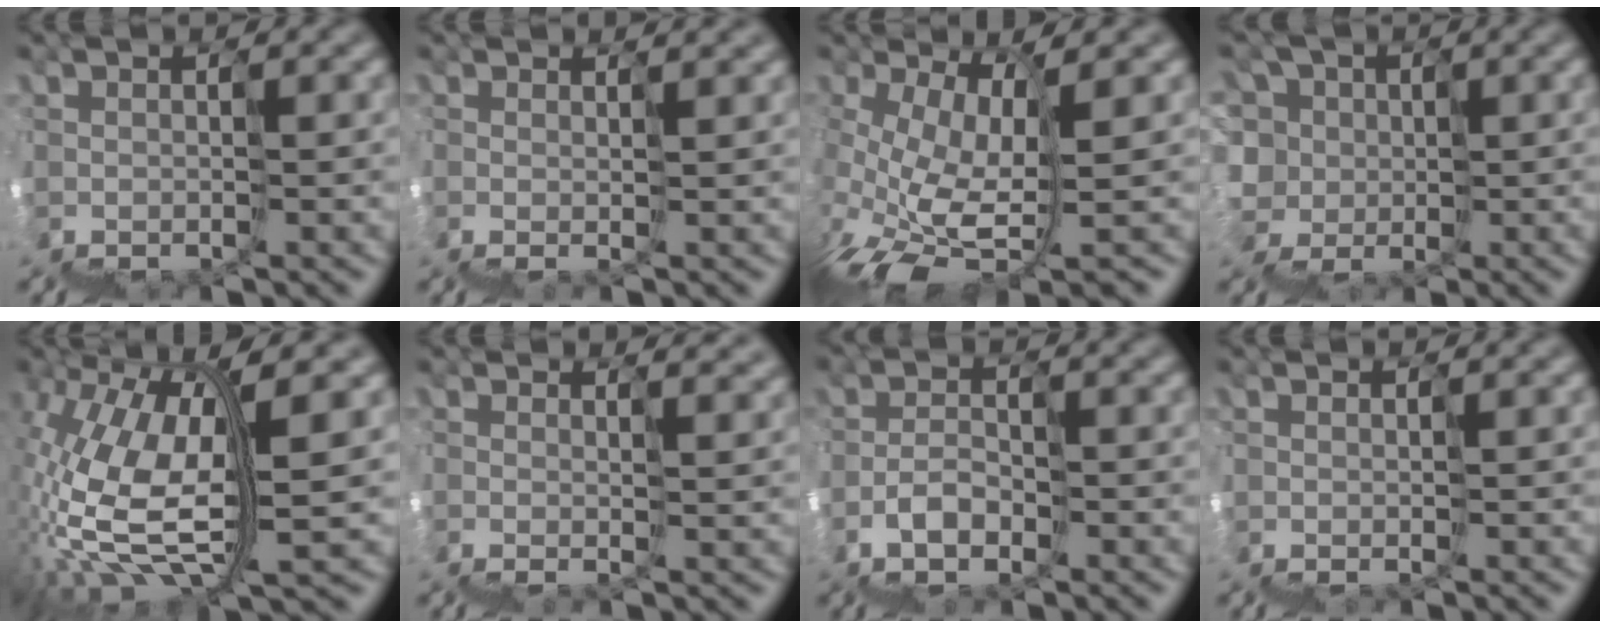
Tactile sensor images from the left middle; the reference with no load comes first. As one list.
[{"total": 4.3, "force": [1.2, 2.2, 3.5], "torque": [-0.036, 0.030, 0.025]}, {"total": 2.7, "force": [-1.3, 0.0, 2.3], "torque": [-0.063, 0.003, -0.022]}, {"total": 4.1, "force": [0.2, 3.7, -1.7], "torque": [0.010, 0.036, -0.033]}, {"total": 7.0, "force": [1.3, 2.5, 6.4], "torque": [-0.158, 0.010, 0.024]}, {"total": 6.8, "force": [1.9, 3.6, 5.4], "torque": [-0.066, 0.033, 0.042]}, {"total": 2.1, "force": [-1.9, 0.4, -1.0], "torque": [0.001, 0.011, -0.042]}, {"total": 0.9, "force": [0.0, 0.5, 0.8], "torque": [-0.008, -0.002, 0.001]}]